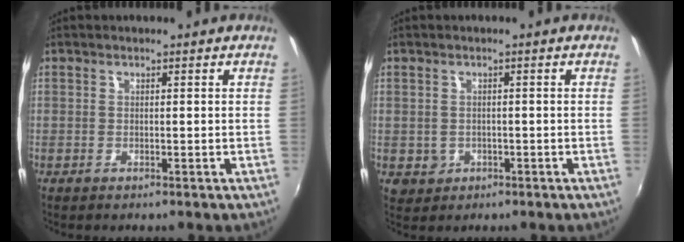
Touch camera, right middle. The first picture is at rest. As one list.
[{"total": 3.1, "force": [-0.6, 2.9, 0.9], "torque": [-0.020, -0.002, -0.003]}]